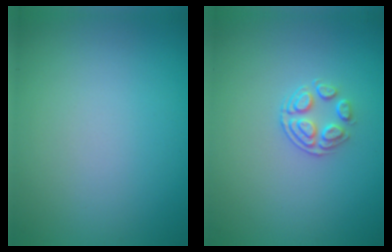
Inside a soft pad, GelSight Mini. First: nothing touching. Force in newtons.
{"total": 2.1, "press": 1.4, "slide": 1.5}